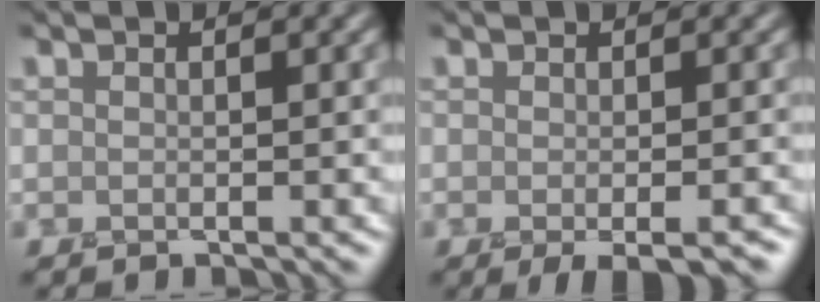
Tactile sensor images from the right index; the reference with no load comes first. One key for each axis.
{"total": 2.8, "fx": -1.5, "fy": 0.6, "fz": 2.3, "tx": -0.033, "ty": -0.009, "tz": -0.020}